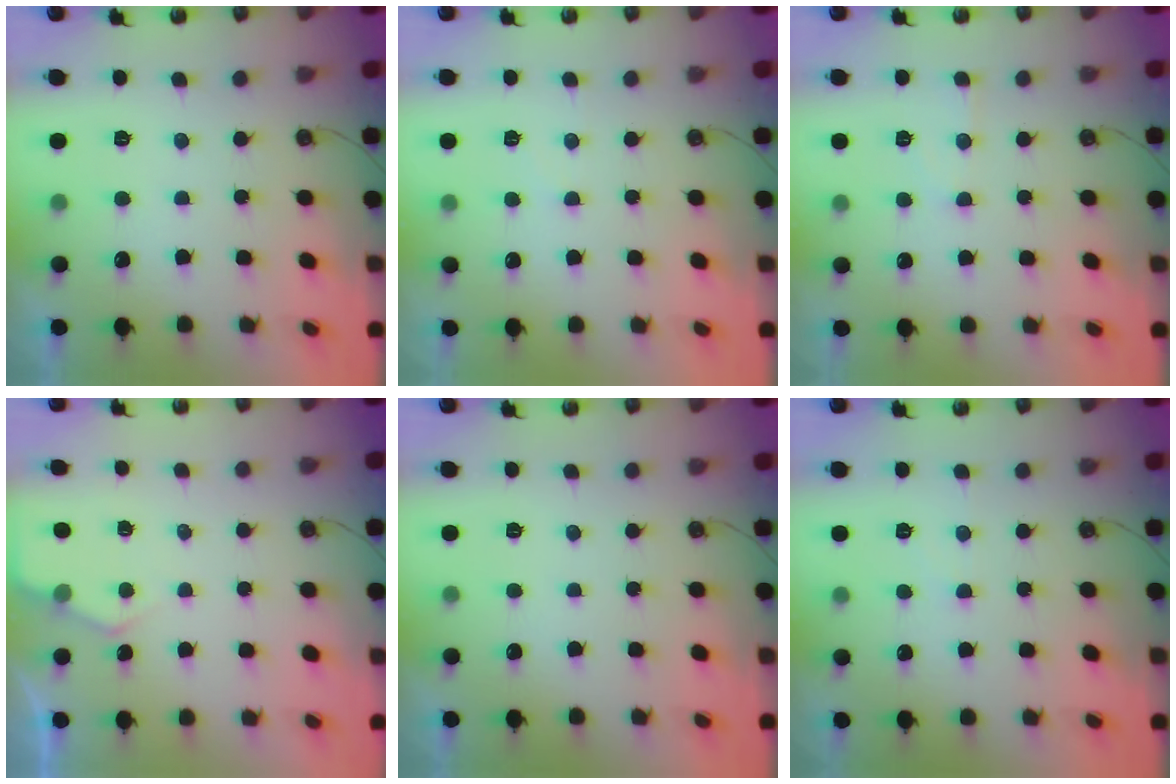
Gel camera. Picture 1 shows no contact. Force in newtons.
{"total": 3.7, "press": 3.6, "slide": 0.6}
{"total": 6.7, "press": 6.7, "slide": 0.4}
{"total": 4.3, "press": 4.3, "slide": 0.5}
{"total": 0.0}
{"total": 2.7, "press": 2.6, "slide": 0.6}